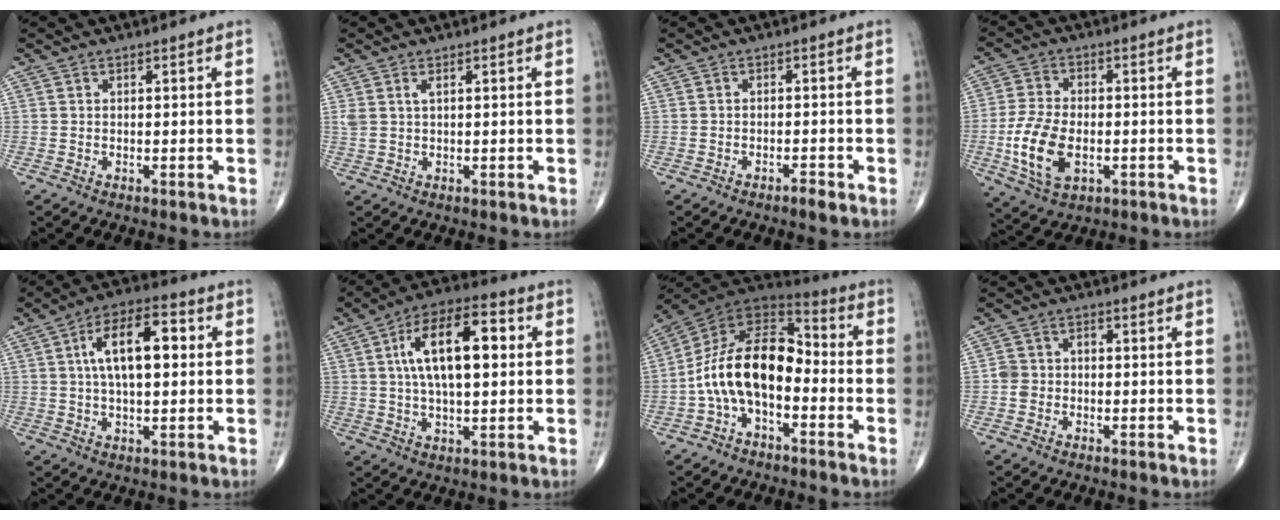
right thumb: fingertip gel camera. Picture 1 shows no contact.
{"total": 2.1, "force": [0.9, 0.9, 1.7], "torque": [-0.043, 0.008, 0.024]}
{"total": 1.7, "force": [-1.3, 0.3, 1.0], "torque": [-0.018, 0.005, -0.025]}
{"total": 11.3, "force": [-2.7, 6.4, 8.9], "torque": [-0.178, 0.000, -0.046]}
{"total": 13.1, "force": [2.3, 6.1, 11.3], "torque": [-0.181, 0.019, 0.032]}
{"total": 16.2, "force": [3.0, 7.3, 14.1], "torque": [-0.230, 0.019, 0.044]}
{"total": 15.9, "force": [-3.3, 9.0, 12.7], "torque": [-0.211, 0.066, -0.071]}
{"total": 3.2, "force": [-0.6, 2.8, 1.3], "torque": [-0.016, 0.017, -0.015]}